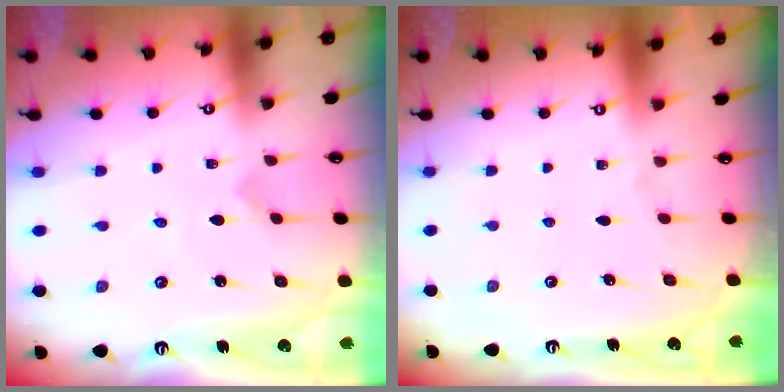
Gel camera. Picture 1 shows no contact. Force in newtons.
{"total": 0.0}